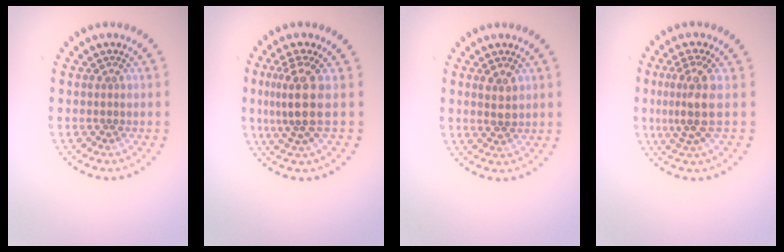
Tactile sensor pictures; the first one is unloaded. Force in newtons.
{"total": 3.6, "press": 2.7, "slide": 2.4}
{"total": 1.8, "press": 1.8, "slide": 0.1}
{"total": 3.3, "press": 2.5, "slide": 2.2}